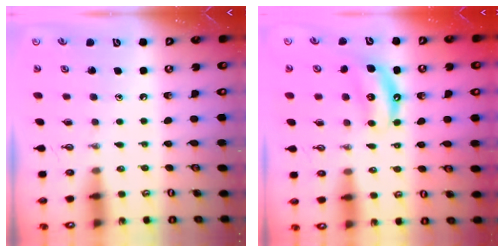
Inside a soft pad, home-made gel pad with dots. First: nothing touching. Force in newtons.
{"total": 6.5, "press": 6.5, "slide": 0.9}